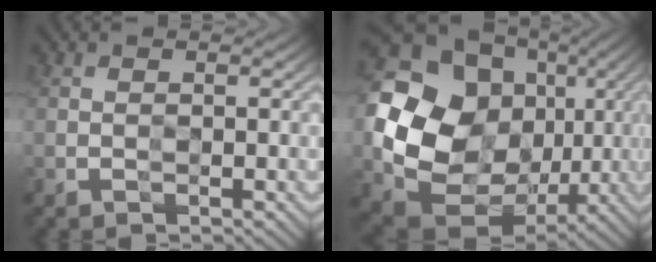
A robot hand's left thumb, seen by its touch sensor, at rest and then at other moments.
{"total": 19.2, "force": [1.5, 16.1, 10.4], "torque": [-0.253, -0.029, 0.055]}